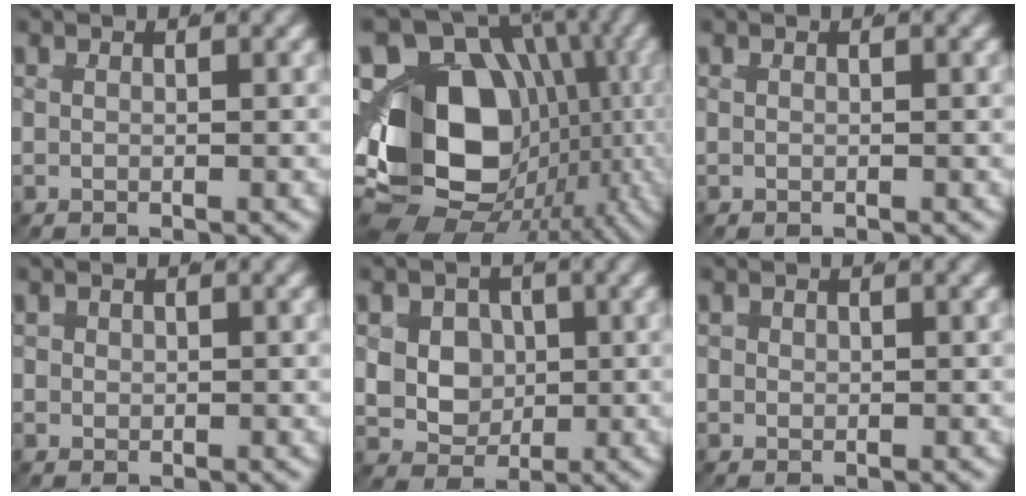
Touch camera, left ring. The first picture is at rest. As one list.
[{"total": 23.8, "force": [-4.4, 17.5, 15.5], "torque": [-0.283, -0.081, -0.051]}, {"total": 0.0}, {"total": 1.6, "force": [0.2, 1.6, 0.4], "torque": [-0.021, -0.008, 0.002]}, {"total": 11.0, "force": [0.0, 10.1, 4.4], "torque": [-0.112, -0.036, -0.009]}, {"total": 1.3, "force": [0.1, 1.3, 0.2], "torque": [-0.017, -0.007, 0.001]}]